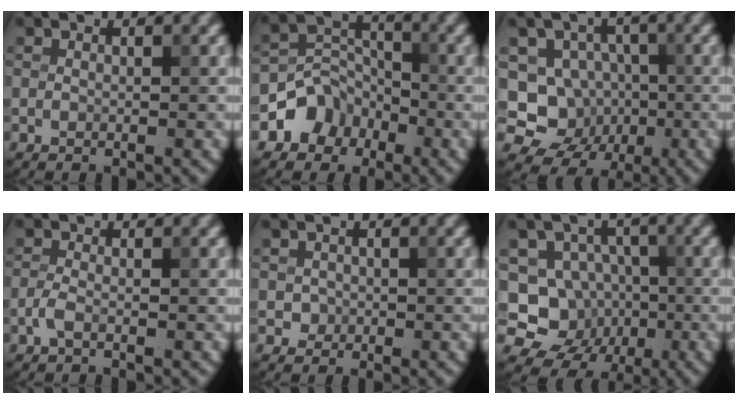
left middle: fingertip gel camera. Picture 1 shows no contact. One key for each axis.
{"total": 4.1, "fx": -2.1, "fy": 3.4, "fz": 0.9, "tx": -0.003, "ty": 0.005, "tz": -0.042}
{"total": 8.5, "fx": -1.9, "fy": 7.8, "fz": 2.9, "tx": -0.046, "ty": 0.007, "tz": -0.053}
{"total": 1.2, "fx": -0.6, "fy": 0.5, "fz": 0.9, "tx": -0.026, "ty": 0.001, "tz": -0.018}
{"total": 1.2, "fx": -0.1, "fy": 1.1, "fz": 0.2, "tx": 0.005, "ty": -0.003, "tz": -0.002}
{"total": 9.4, "fx": -2.0, "fy": 8.6, "fz": 3.2, "tx": -0.054, "ty": 0.013, "tz": -0.054}